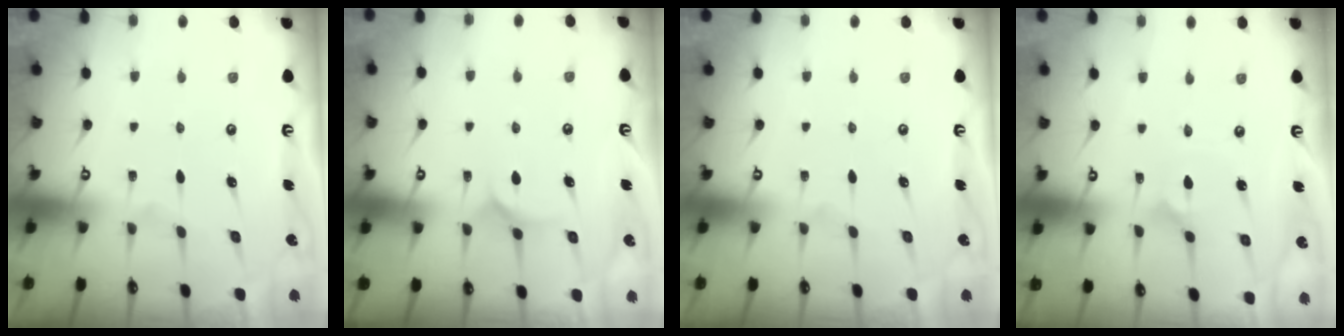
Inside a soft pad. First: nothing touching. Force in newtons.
{"total": 6.3, "press": 6.3, "slide": 0.5}
{"total": 0.0}
{"total": 2.6, "press": 2.6, "slide": 0.2}